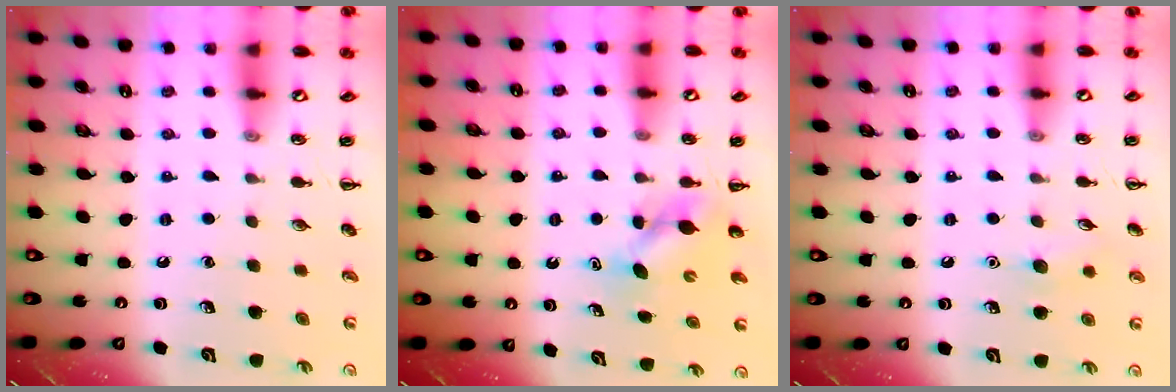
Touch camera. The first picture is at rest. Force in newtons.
{"total": 5.0, "press": 4.9, "slide": 0.5}
{"total": 6.2, "press": 6.0, "slide": 1.7}